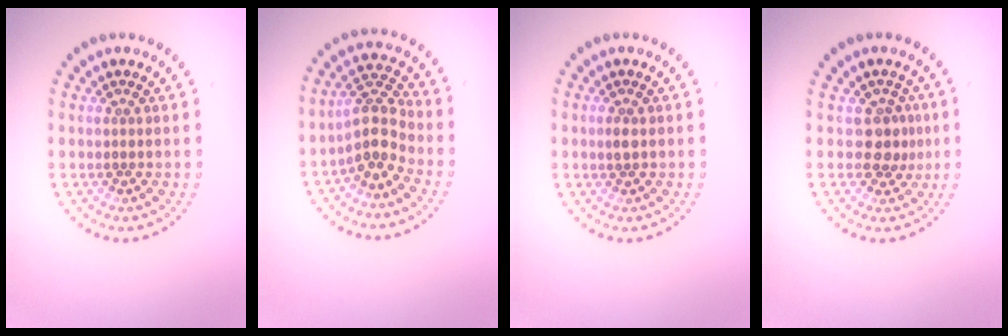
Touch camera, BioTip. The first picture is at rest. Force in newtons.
{"total": 3.5, "press": 3.1, "slide": 1.6}
{"total": 0.8, "press": 0.8, "slide": 0.1}
{"total": 2.2, "press": 1.8, "slide": 1.3}